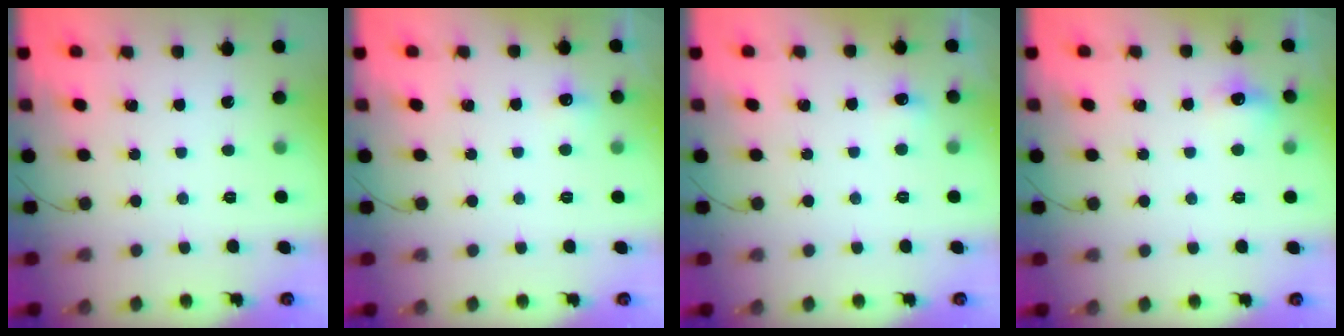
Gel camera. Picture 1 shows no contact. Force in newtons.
{"total": 4.3, "press": 4.1, "slide": 1.2}
{"total": 4.4, "press": 4.3, "slide": 1.2}
{"total": 6.8, "press": 6.6, "slide": 1.3}